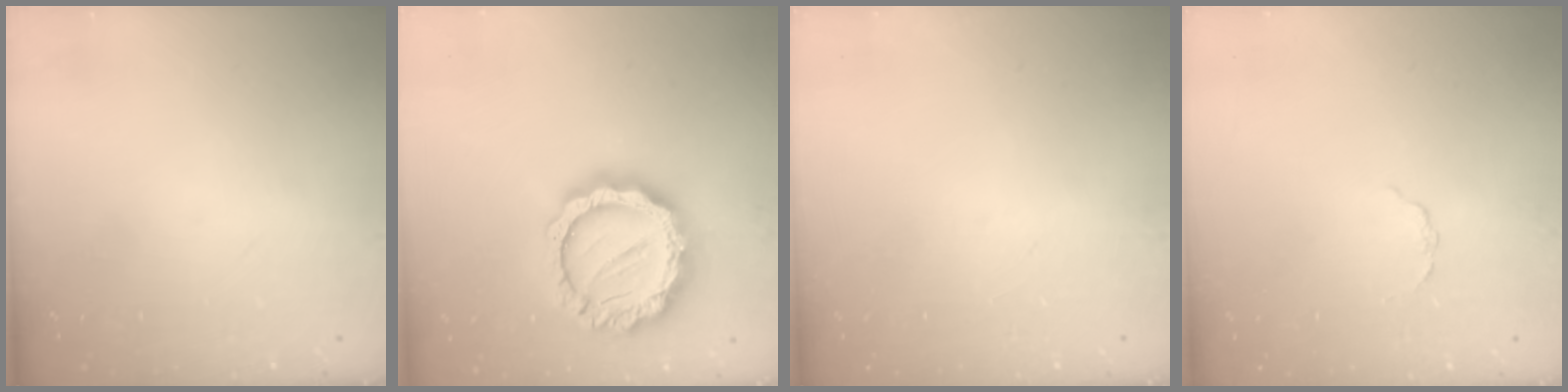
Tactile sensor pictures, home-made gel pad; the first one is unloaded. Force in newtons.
{"total": 18.3, "press": 18.2, "slide": 1.5}
{"total": 0.0}
{"total": 1.5, "press": 1.5, "slide": 0.2}